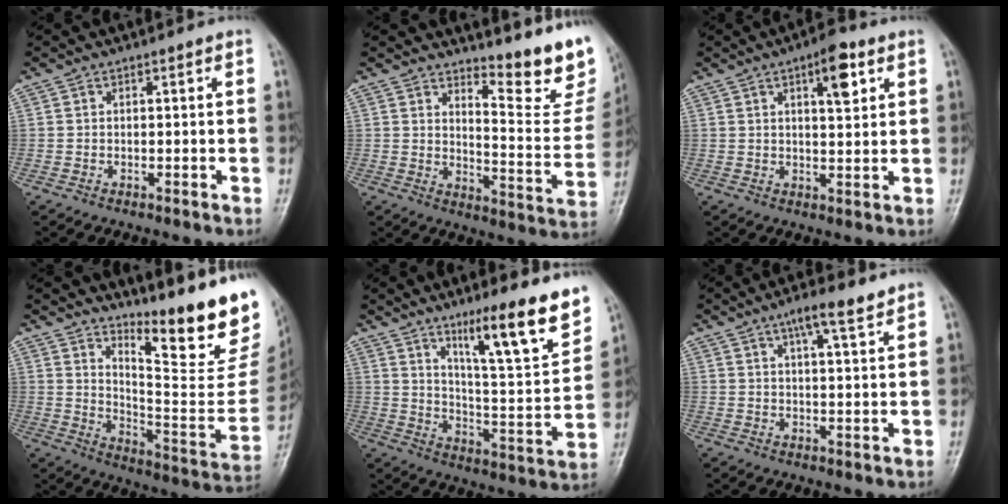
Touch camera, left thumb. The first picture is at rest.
{"total": 14.0, "force": [11.5, 3.7, 7.0], "torque": [-0.054, -0.120, 0.148]}
{"total": 7.0, "force": [3.1, 2.4, 5.7], "torque": [-0.069, -0.012, 0.042]}
{"total": 21.4, "force": [16.3, 3.9, 13.4], "torque": [-0.162, -0.137, 0.234]}
{"total": 17.2, "force": [11.1, 2.3, 13.0], "torque": [-0.174, -0.069, 0.181]}
{"total": 6.3, "force": [4.2, 1.1, 4.6], "torque": [-0.073, -0.014, 0.068]}